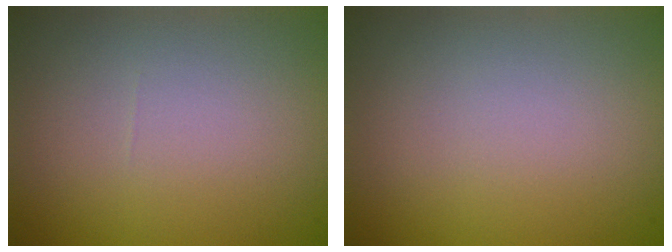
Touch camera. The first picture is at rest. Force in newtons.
{"total": 0.0}